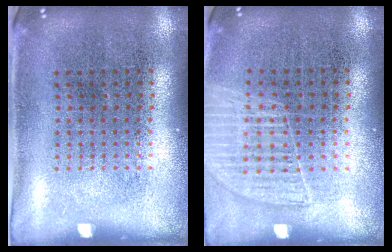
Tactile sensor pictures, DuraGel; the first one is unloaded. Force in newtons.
{"total": 1.2, "press": 1.2, "slide": 0.2}